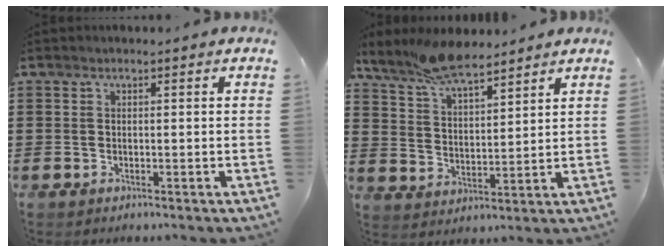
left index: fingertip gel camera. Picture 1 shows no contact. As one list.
[{"total": 8.3, "force": [7.5, 1.8, 3.3], "torque": [-0.085, -0.020, 0.141]}]